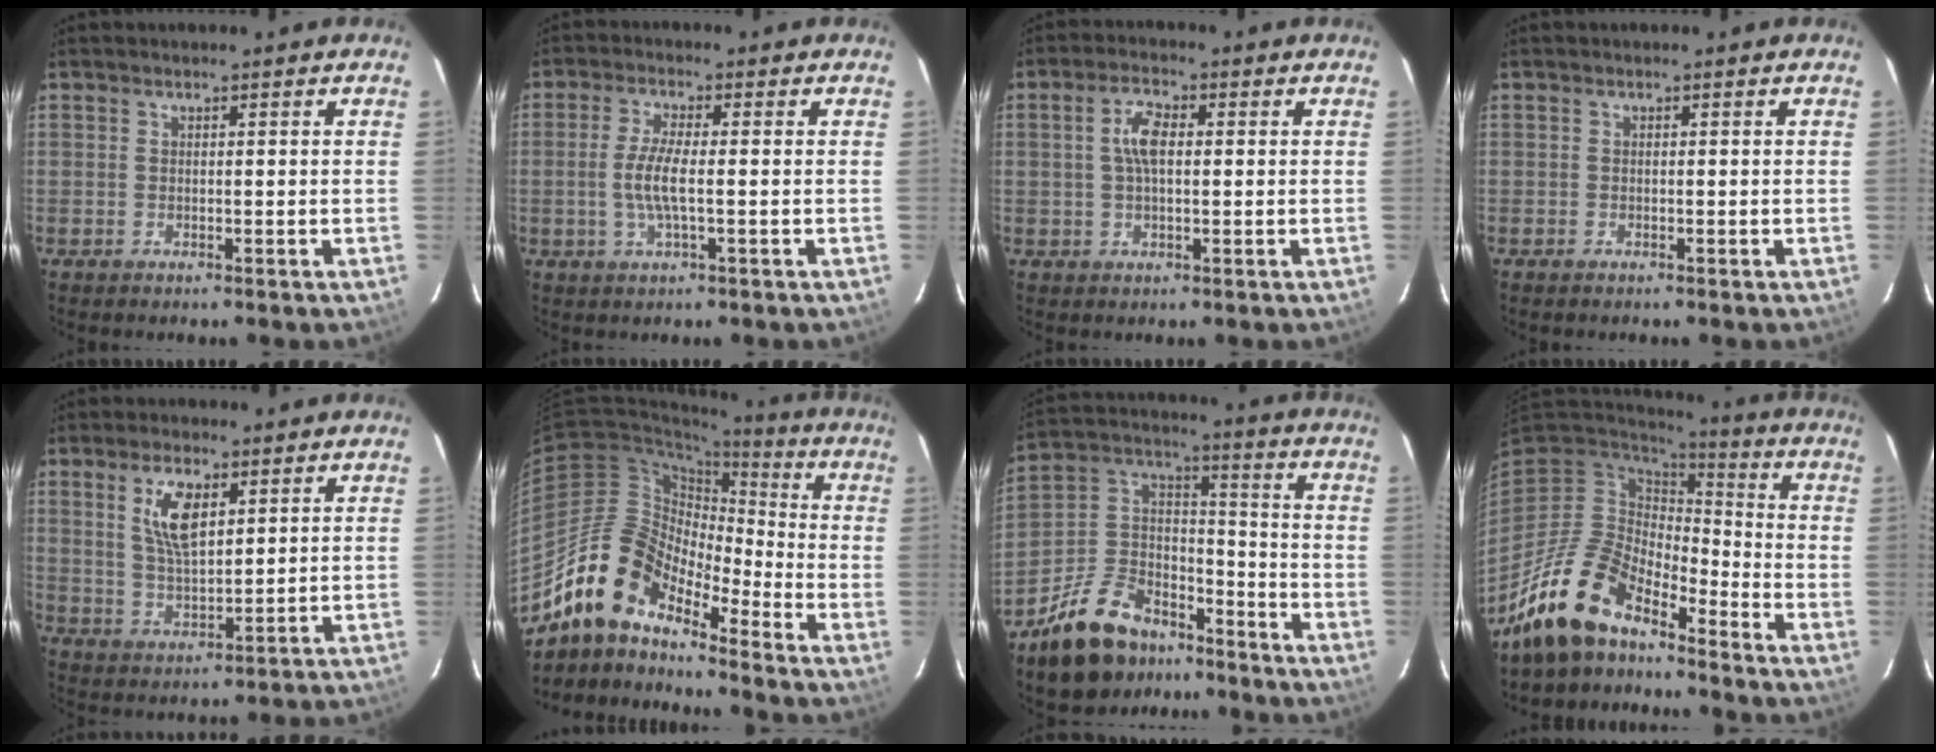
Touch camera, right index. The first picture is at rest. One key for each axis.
{"total": 5.7, "fx": -0.7, "fy": 1.0, "fz": 5.5, "tx": -0.112, "ty": -0.002, "tz": -0.014}
{"total": 5.0, "fx": 0.6, "fy": 2.2, "fz": 4.4, "tx": -0.085, "ty": 0.011, "tz": 0.011}
{"total": 0.0}
{"total": 7.9, "fx": 3.3, "fy": 3.5, "fz": 6.3, "tx": -0.119, "ty": 0.004, "tz": 0.068}
{"total": 14.6, "fx": -12.0, "fy": 5.1, "fz": 6.5, "tx": -0.114, "ty": 0.009, "tz": -0.239}
{"total": 17.9, "fx": -12.4, "fy": 9.9, "fz": 8.2, "tx": -0.186, "ty": 0.043, "tz": -0.193}
{"total": 14.0, "fx": -11.4, "fy": 5.3, "fz": 6.2, "tx": -0.125, "ty": 0.000, "tz": -0.216}